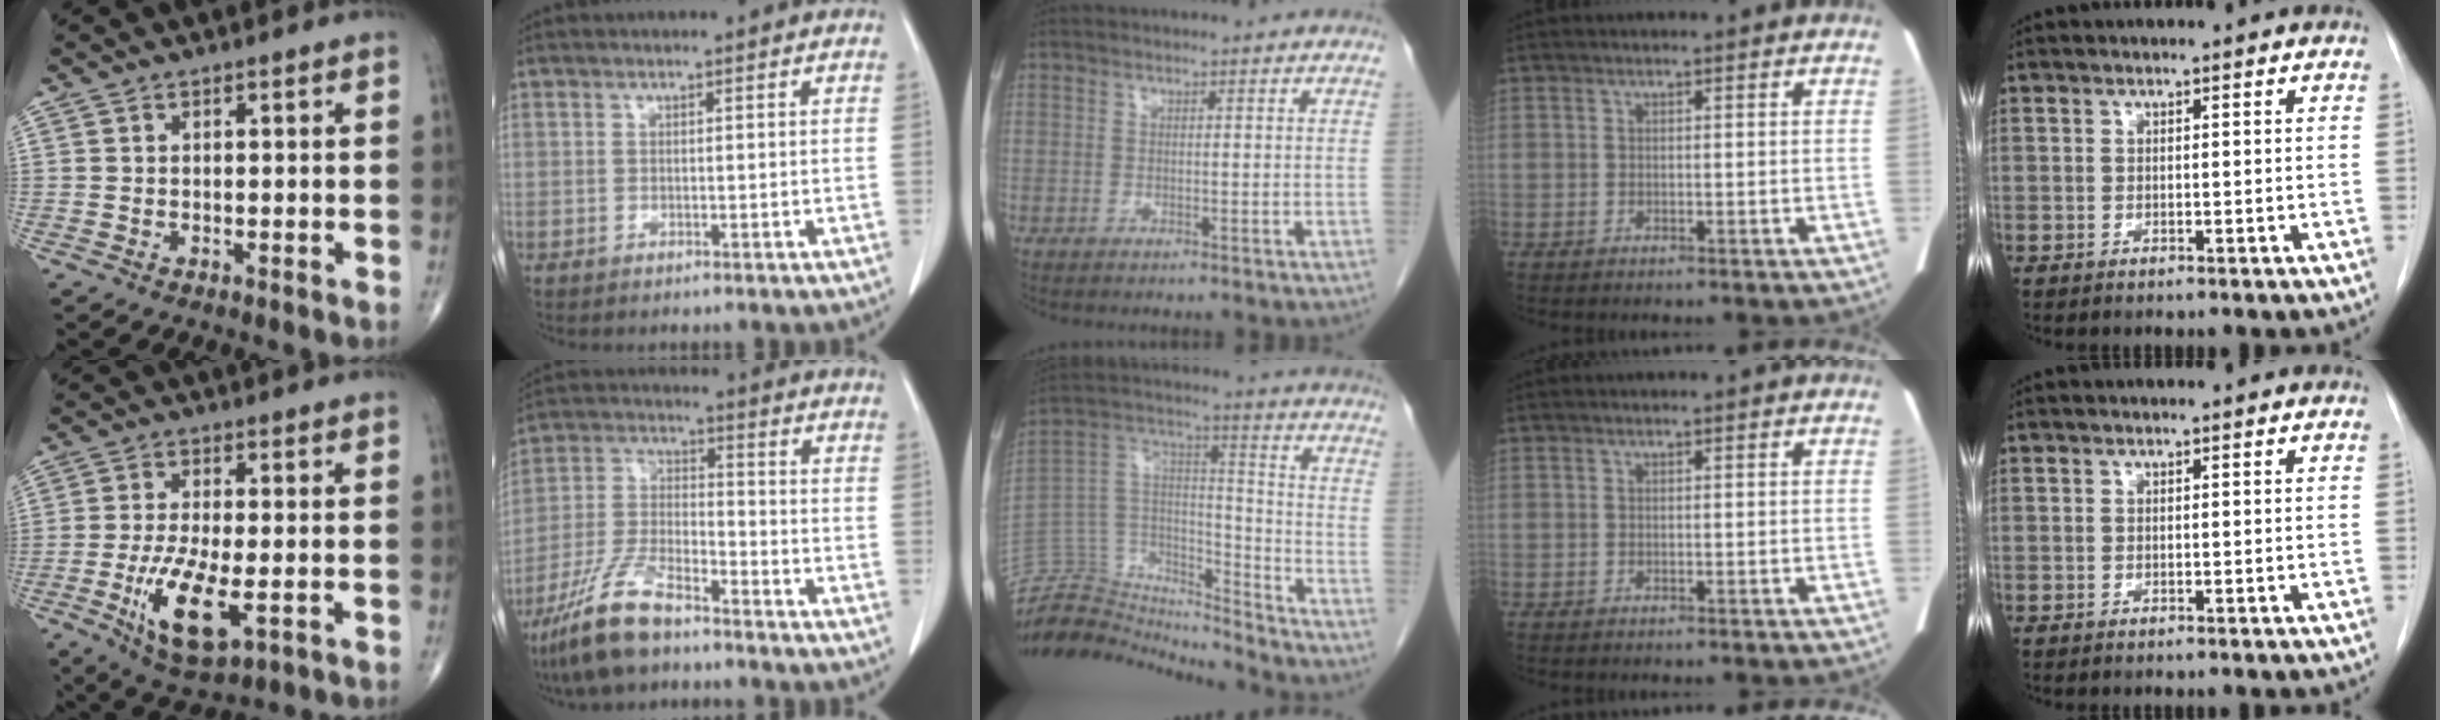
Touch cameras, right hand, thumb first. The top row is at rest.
{"thumb": {"total": 11.4, "force": [-3.4, 4.0, 10.1], "torque": [-0.192, -0.012, -0.054]}, "index": {"total": 11.4, "force": [-8.6, 2.8, 6.9], "torque": [-0.155, -0.015, -0.167]}, "middle": {"total": 18.7, "force": [-18.2, 3.9, 1.8], "torque": [-0.036, 0.066, -0.302]}}